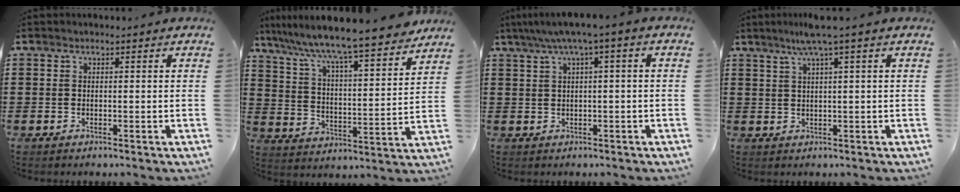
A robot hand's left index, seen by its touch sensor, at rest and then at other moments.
{"total": 8.1, "force": [7.3, -0.6, 3.4], "torque": [-0.098, -0.055, 0.117]}
{"total": 3.4, "force": [0.3, 0.0, 3.4], "torque": [-0.063, -0.001, 0.000]}
{"total": 4.3, "force": [2.3, -0.5, 3.5], "torque": [-0.072, 0.000, 0.039]}